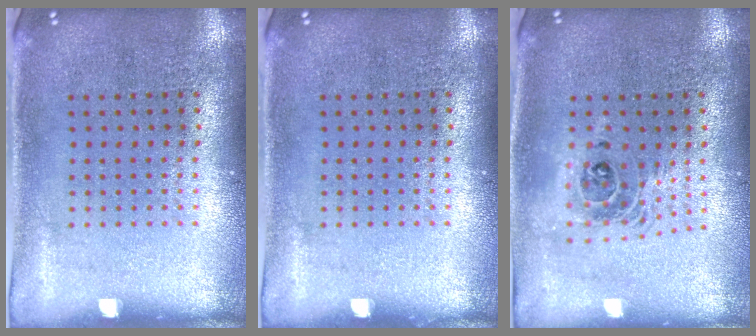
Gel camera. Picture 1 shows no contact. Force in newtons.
{"total": 0.0}
{"total": 1.7, "press": 1.4, "slide": 0.9}